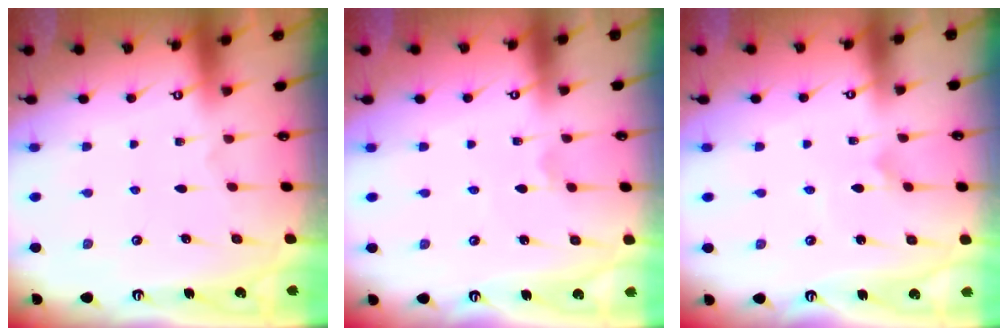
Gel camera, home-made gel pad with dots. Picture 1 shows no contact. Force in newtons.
{"total": 1.2, "press": 1.1, "slide": 0.2}
{"total": 1.5, "press": 1.5, "slide": 0.0}